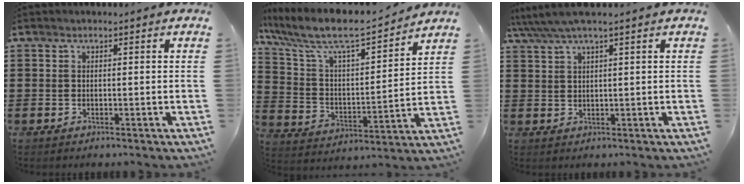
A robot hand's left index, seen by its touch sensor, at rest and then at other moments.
{"total": 9.0, "force": [7.6, 1.6, 4.4], "torque": [-0.122, -0.051, 0.125]}
{"total": 3.1, "force": [2.1, 0.2, 2.3], "torque": [-0.049, 0.002, 0.037]}